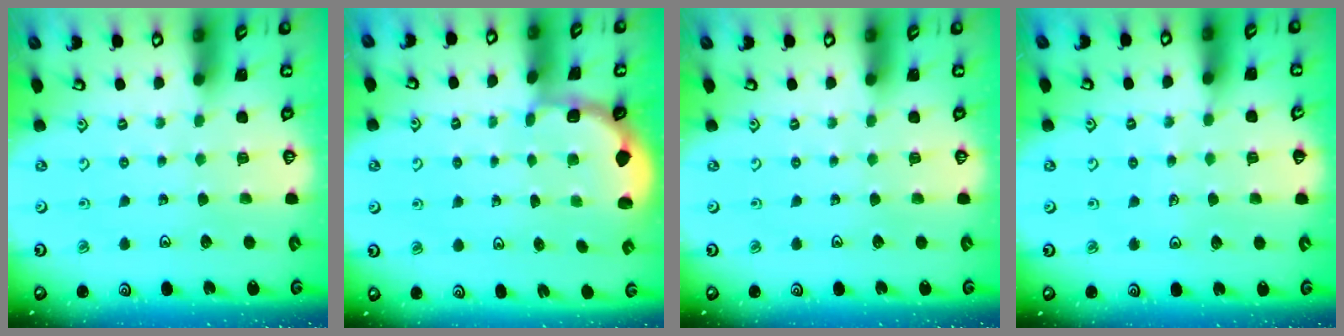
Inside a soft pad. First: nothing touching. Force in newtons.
{"total": 1.8, "press": 1.6, "slide": 0.7}
{"total": 0.0}
{"total": 4.2, "press": 4.2, "slide": 0.3}